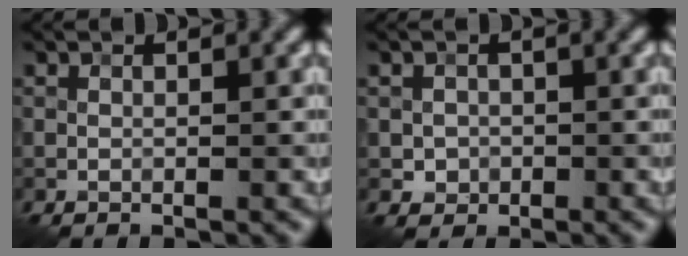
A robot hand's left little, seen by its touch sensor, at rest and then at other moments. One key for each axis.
{"total": 1.4, "fx": -0.2, "fy": 1.4, "fz": 0.3, "tx": 0.005, "ty": -0.003, "tz": -0.006}